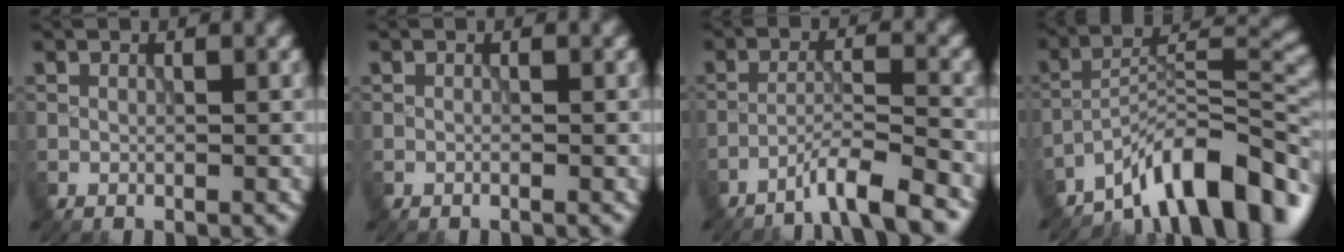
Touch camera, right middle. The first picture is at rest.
{"total": 0.0}
{"total": 4.8, "force": [-3.8, 0.2, 2.9], "torque": [-0.040, 0.011, -0.076]}
{"total": 10.2, "force": [-7.4, 2.7, 6.4], "torque": [-0.084, 0.012, -0.140]}